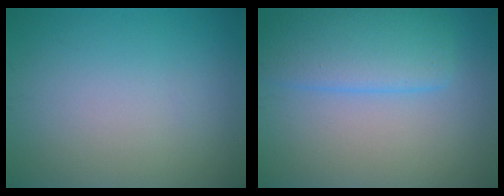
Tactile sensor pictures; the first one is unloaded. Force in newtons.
{"total": 5.2, "press": 5.2, "slide": 0.4}